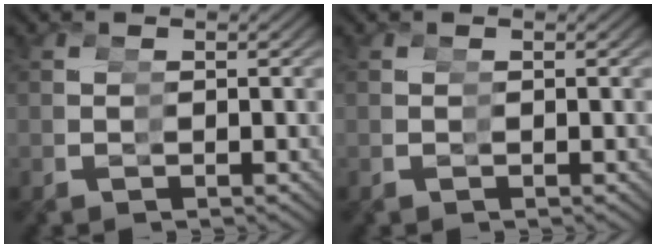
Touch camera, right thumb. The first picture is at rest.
{"total": 0.0}